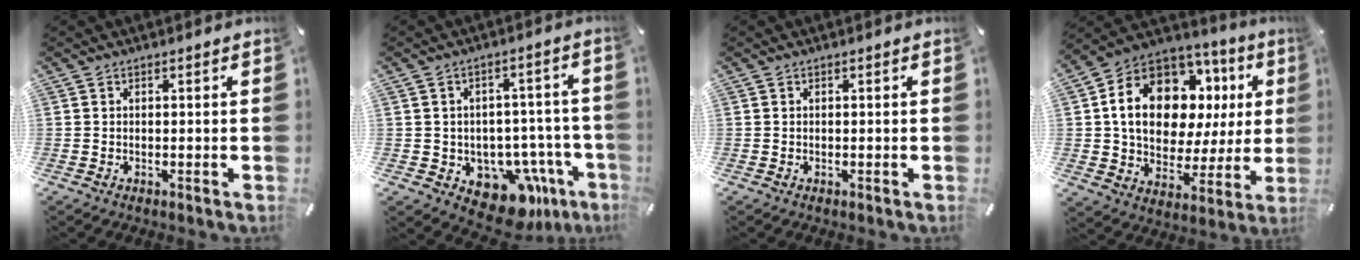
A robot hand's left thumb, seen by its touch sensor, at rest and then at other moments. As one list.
[{"total": 12.4, "force": [-6.6, 8.1, 6.8], "torque": [-0.070, 0.035, -0.097]}, {"total": 0.0}, {"total": 17.7, "force": [5.7, 12.6, 11.0], "torque": [-0.192, -0.032, 0.103]}]